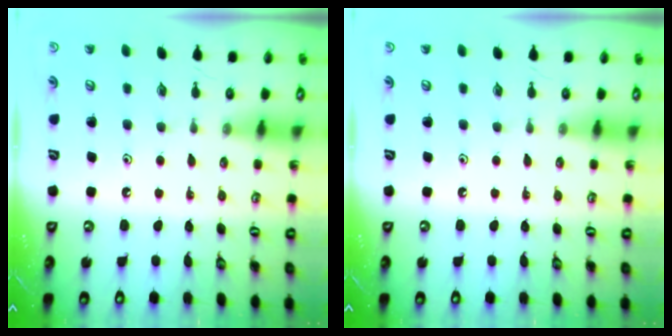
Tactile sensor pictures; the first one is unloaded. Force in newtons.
{"total": 0.0}